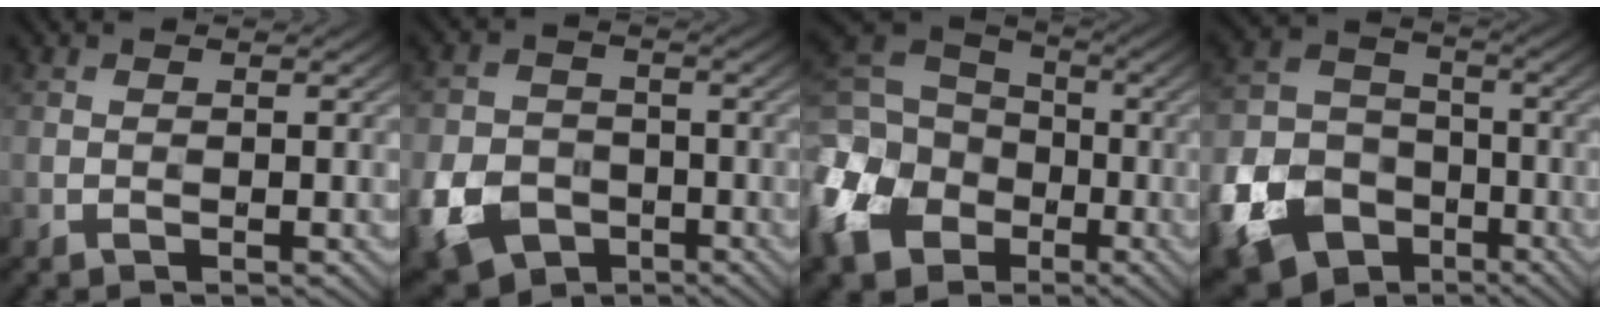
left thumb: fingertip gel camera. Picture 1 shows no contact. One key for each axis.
{"total": 8.2, "fx": -3.5, "fy": 6.4, "fz": 3.8, "tx": -0.100, "ty": -0.027, "tz": -0.065}
{"total": 15.9, "fx": -5.7, "fy": 12.5, "fz": 8.0, "tx": -0.274, "ty": -0.038, "tz": -0.103}
{"total": 12.7, "fx": -5.6, "fy": 9.6, "fz": 6.2, "tx": -0.168, "ty": -0.039, "tz": -0.106}